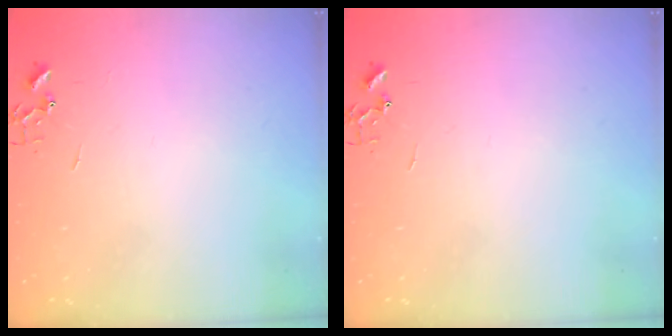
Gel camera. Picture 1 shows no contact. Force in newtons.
{"total": 0.0}